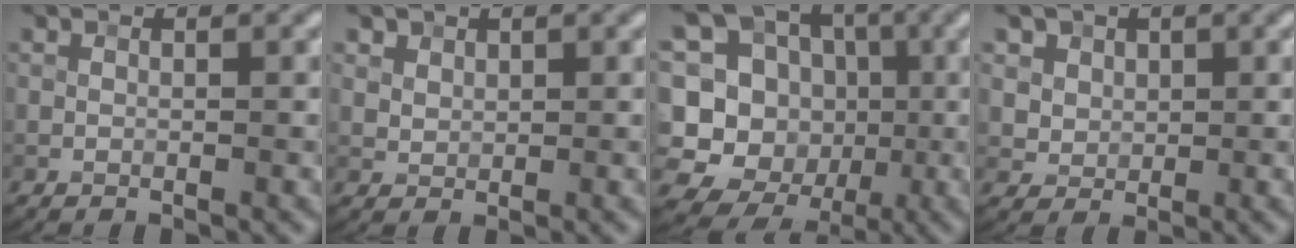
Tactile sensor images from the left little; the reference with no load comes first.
{"total": 1.7, "force": [1.2, 1.1, 0.5], "torque": [-0.016, -0.008, 0.035]}
{"total": 16.0, "force": [-2.0, 15.1, 5.0], "torque": [-0.140, 0.031, -0.053]}
{"total": 4.9, "force": [2.7, 3.7, 1.9], "torque": [-0.054, -0.003, 0.056]}